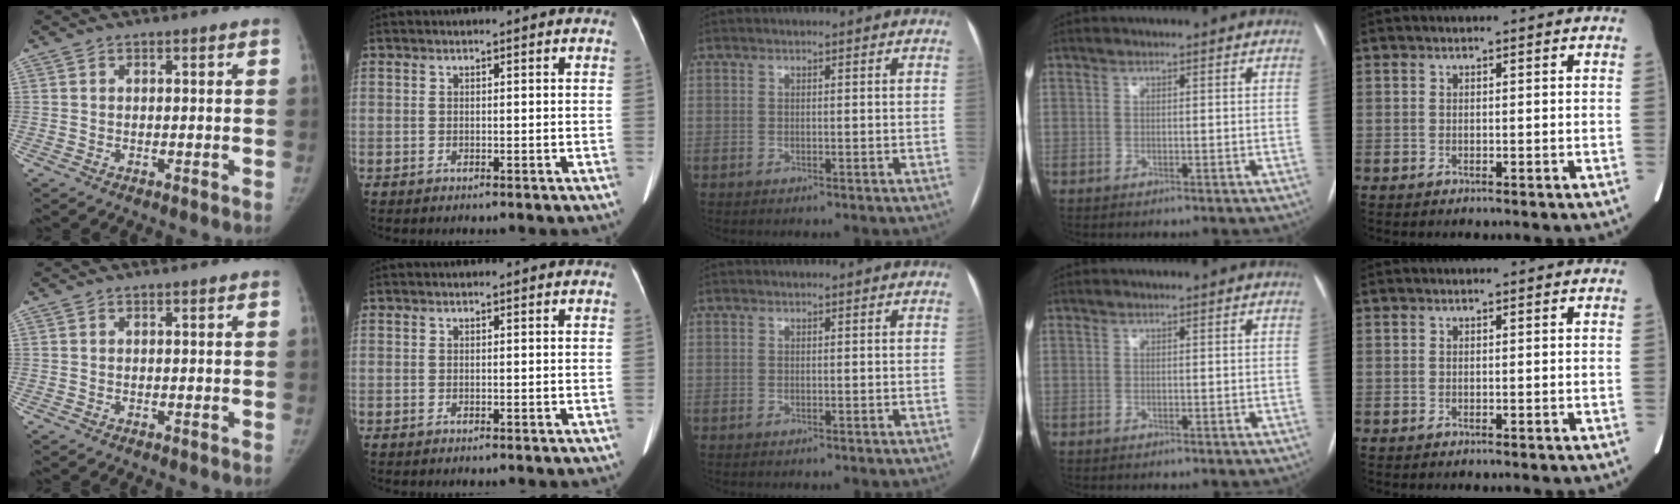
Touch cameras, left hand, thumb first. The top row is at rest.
{}